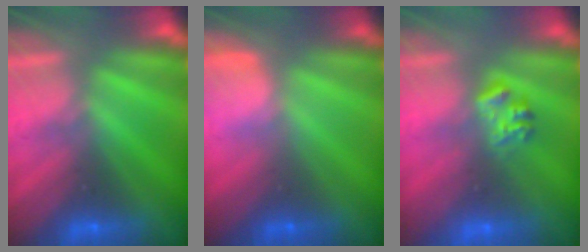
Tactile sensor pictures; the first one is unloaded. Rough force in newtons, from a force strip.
{"total": 2.7}
{"total": 2.3}